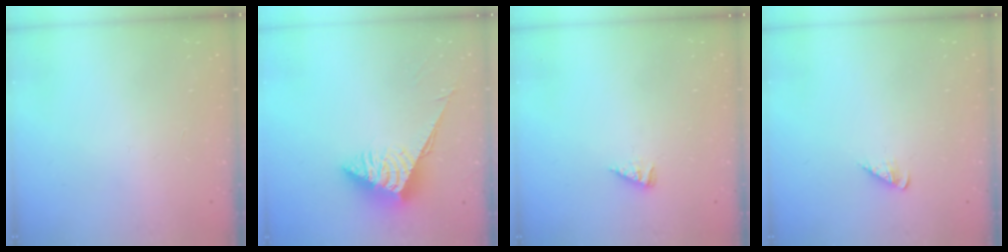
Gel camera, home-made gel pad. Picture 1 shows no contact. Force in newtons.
{"total": 5.5, "press": 5.5, "slide": 0.2}
{"total": 2.5, "press": 2.5, "slide": 0.4}
{"total": 3.3, "press": 3.2, "slide": 0.5}